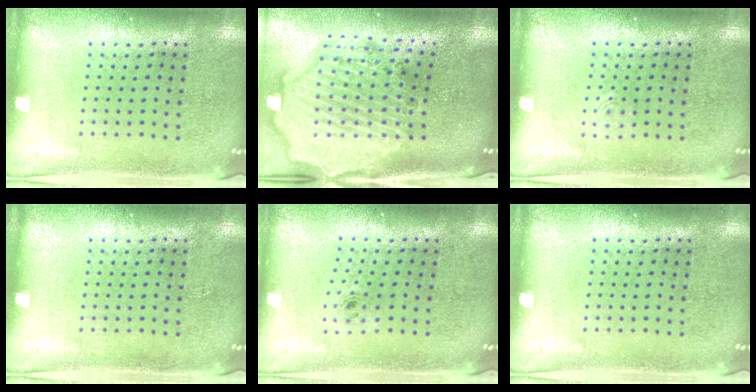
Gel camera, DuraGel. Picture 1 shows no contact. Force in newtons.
{"total": 3.7, "press": 3.0, "slide": 2.1}
{"total": 0.5, "press": 0.5, "slide": 0.1}
{"total": 0.0}
{"total": 0.6, "press": 0.3, "slide": 0.6}
{"total": 0.0}